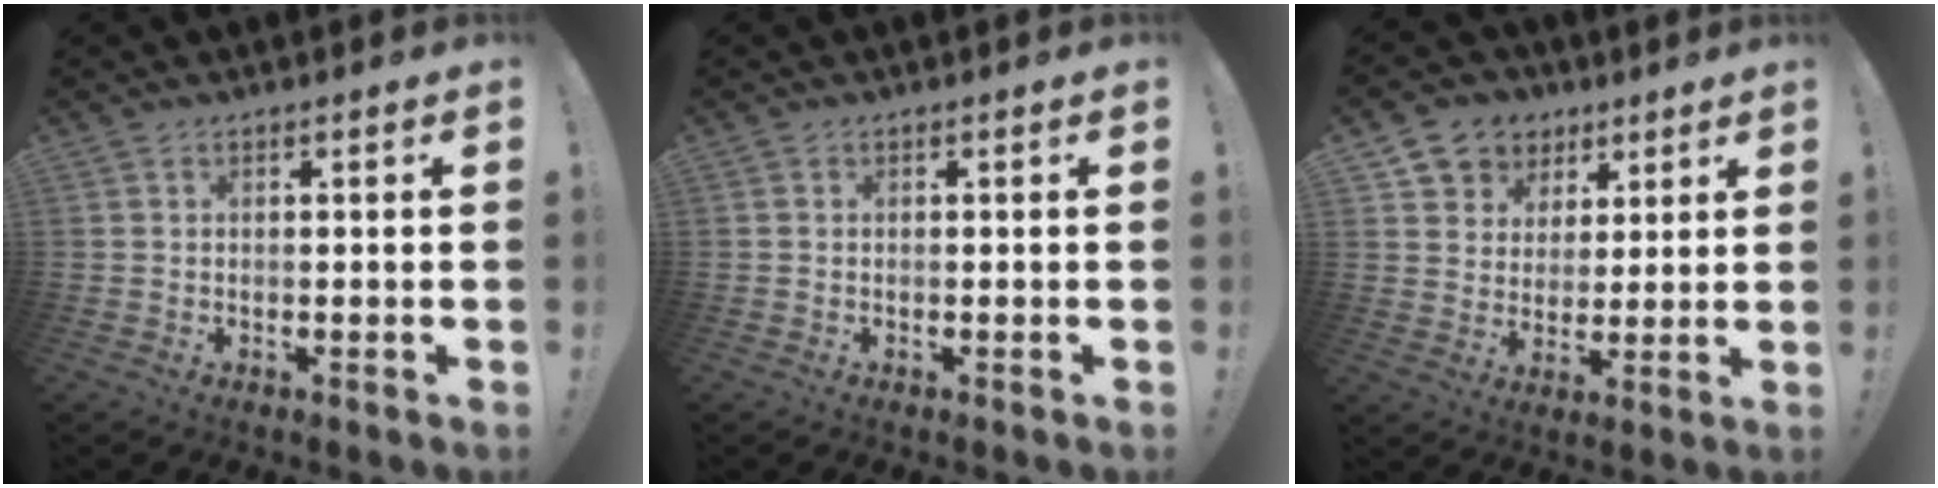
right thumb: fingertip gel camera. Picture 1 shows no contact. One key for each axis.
{"total": 0.0}
{"total": 8.7, "fx": 4.1, "fy": 7.5, "fz": 1.5, "tx": -0.019, "ty": -0.028, "tz": 0.084}